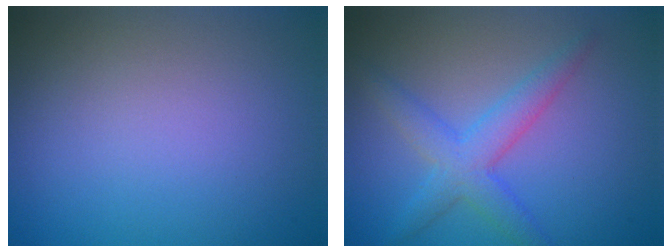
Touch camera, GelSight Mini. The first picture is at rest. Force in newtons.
{"total": 3.6, "press": 3.6, "slide": 0.2}